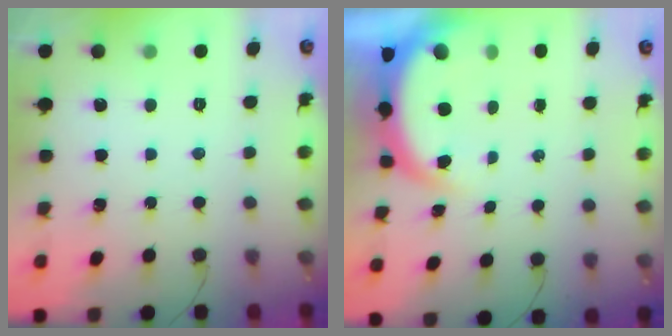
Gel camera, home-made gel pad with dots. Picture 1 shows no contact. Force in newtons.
{"total": 5.2, "press": 5.1, "slide": 0.9}